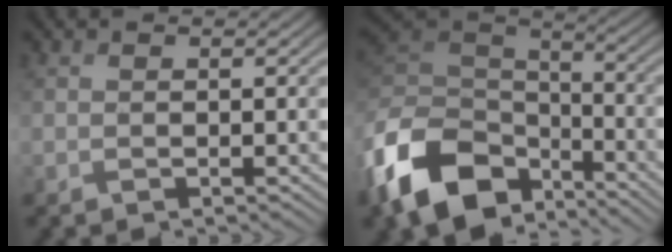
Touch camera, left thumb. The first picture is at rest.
{"total": 15.0, "force": [-8.7, 9.3, 8.0], "torque": [-0.216, -0.022, -0.173]}